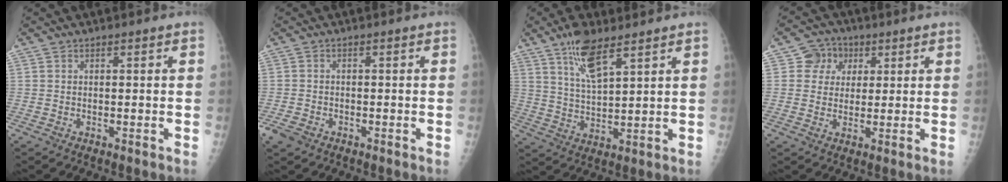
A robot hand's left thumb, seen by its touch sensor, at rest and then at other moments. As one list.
[{"total": 2.9, "force": [-1.7, 2.0, 1.2], "torque": [-0.024, 0.003, -0.030]}, {"total": 8.7, "force": [5.6, 2.7, 6.1], "torque": [-0.106, -0.027, 0.111]}, {"total": 6.1, "force": [2.0, 5.6, 1.5], "torque": [0.009, 0.001, 0.028]}]